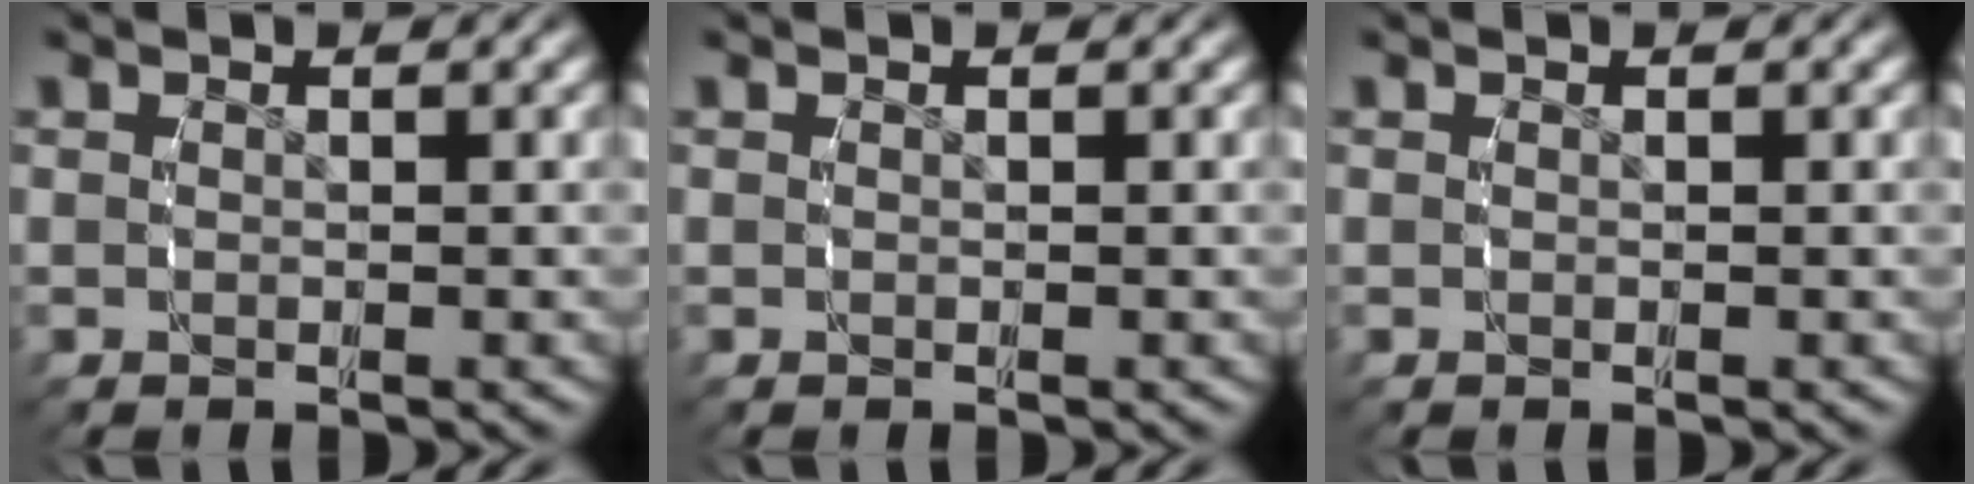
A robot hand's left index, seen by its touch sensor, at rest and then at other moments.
{"total": 0.0}
{"total": 0.0}